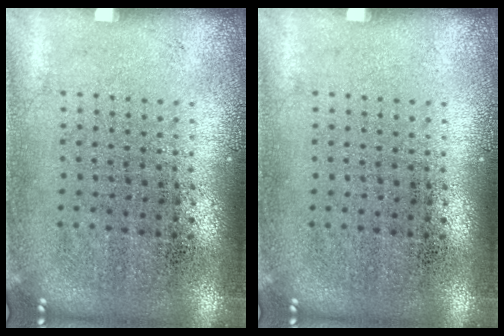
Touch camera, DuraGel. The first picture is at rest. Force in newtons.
{"total": 0.0}